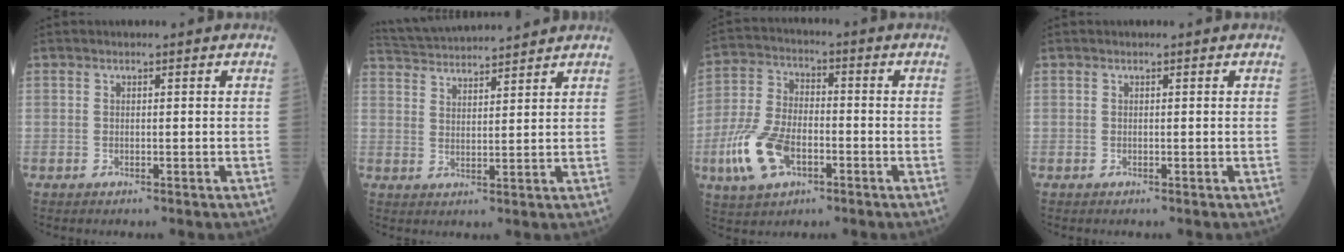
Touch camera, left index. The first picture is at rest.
{"total": 10.8, "force": [10.4, 0.1, 2.7], "torque": [-0.064, 0.029, 0.169]}
{"total": 10.7, "force": [-4.4, 5.8, 7.9], "torque": [-0.189, -0.003, -0.084]}
{"total": 0.0}